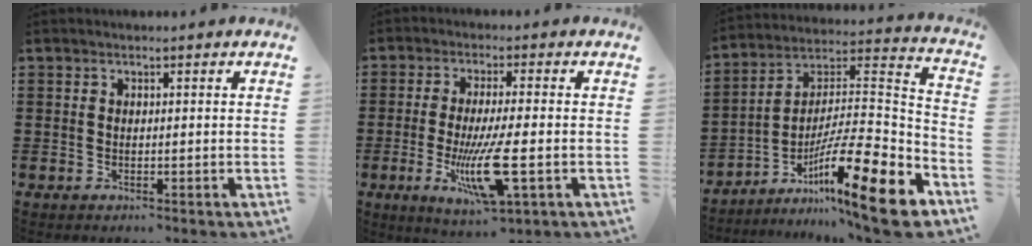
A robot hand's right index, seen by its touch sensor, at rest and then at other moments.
{"total": 10.5, "force": [-2.8, 2.0, 9.9], "torque": [-0.198, -0.022, -0.050]}
{"total": 16.4, "force": [-9.6, 2.1, 13.1], "torque": [-0.204, 0.012, -0.171]}